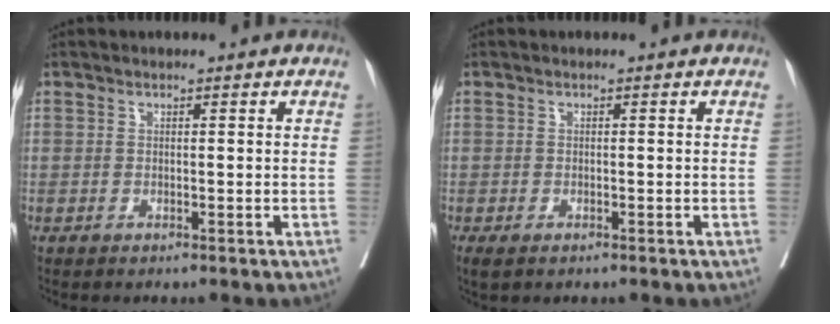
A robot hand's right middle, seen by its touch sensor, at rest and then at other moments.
{"total": 3.8, "force": [-2.5, 1.8, 2.4], "torque": [-0.048, -0.014, -0.038]}